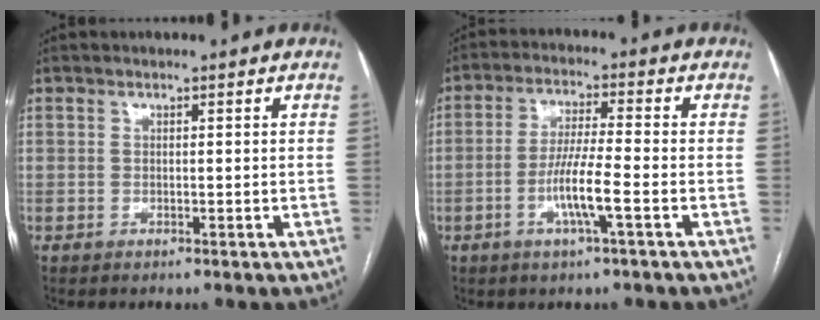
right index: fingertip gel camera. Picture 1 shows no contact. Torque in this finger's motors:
{"motor_torque": [1.16, -0.67, 0.70, 0.17]}